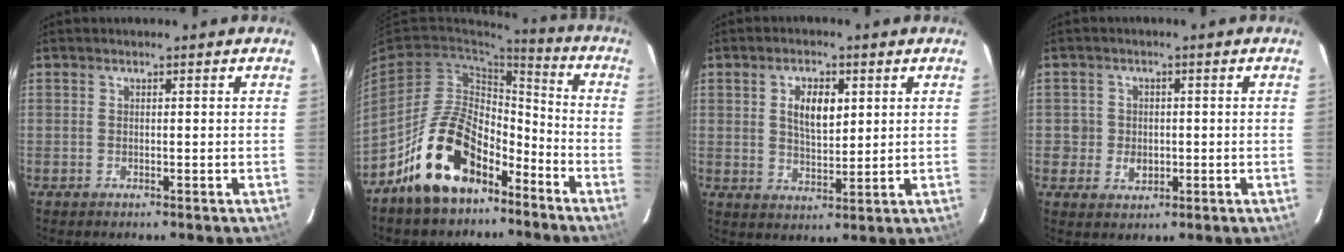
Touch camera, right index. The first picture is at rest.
{"total": 16.9, "force": [-10.4, 9.2, 9.8], "torque": [-0.187, 0.029, -0.164]}
{"total": 6.5, "force": [2.0, 3.2, 5.2], "torque": [-0.092, 0.005, 0.040]}
{"total": 3.9, "force": [-0.6, 3.7, 1.0], "torque": [-0.021, 0.009, -0.008]}